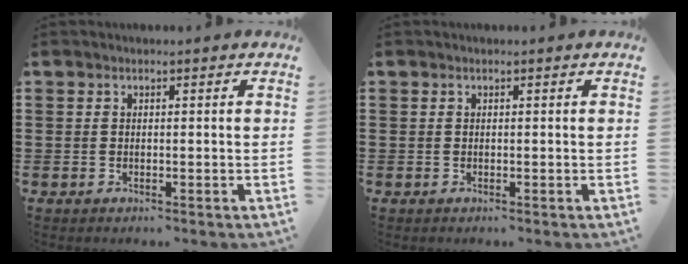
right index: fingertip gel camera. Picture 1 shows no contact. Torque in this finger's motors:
{"motor_torque": [0.36, 1.78, 0.00, 0.00]}